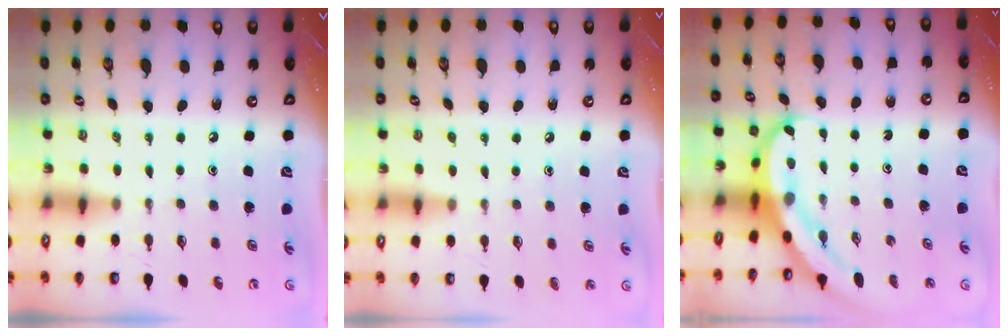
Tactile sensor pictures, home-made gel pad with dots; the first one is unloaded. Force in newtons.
{"total": 5.0, "press": 5.0, "slide": 0.6}
{"total": 7.0, "press": 6.8, "slide": 1.7}